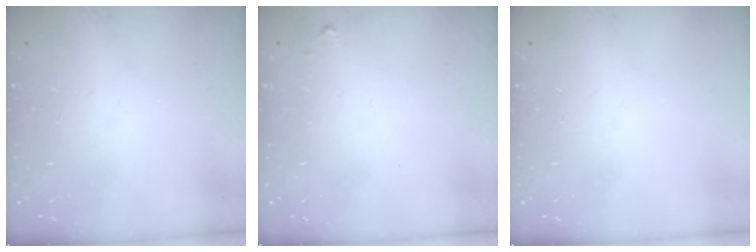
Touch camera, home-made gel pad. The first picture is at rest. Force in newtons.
{"total": 3.9, "press": 3.9, "slide": 0.6}
{"total": 0.0}